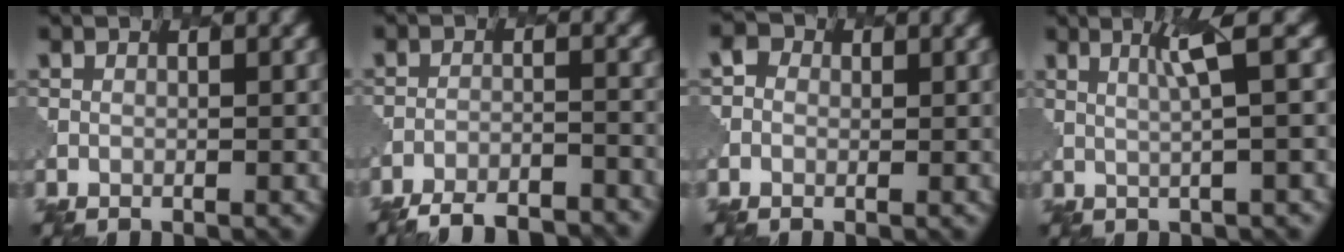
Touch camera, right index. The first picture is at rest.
{"total": 8.6, "force": [-8.1, 1.8, 2.2], "torque": [-0.031, -0.009, -0.110]}
{"total": 1.6, "force": [0.0, 1.5, 0.4], "torque": [0.005, 0.009, -0.004]}
{"total": 3.1, "force": [1.4, 0.2, 2.8], "torque": [-0.051, 0.007, 0.030]}